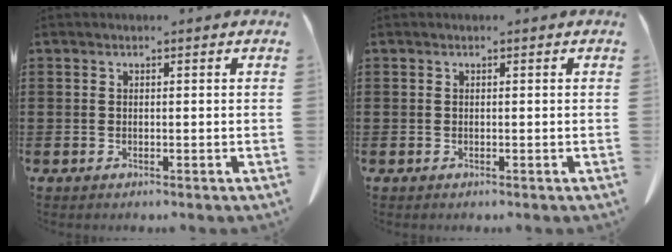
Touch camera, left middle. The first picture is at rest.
{"total": 0.0}